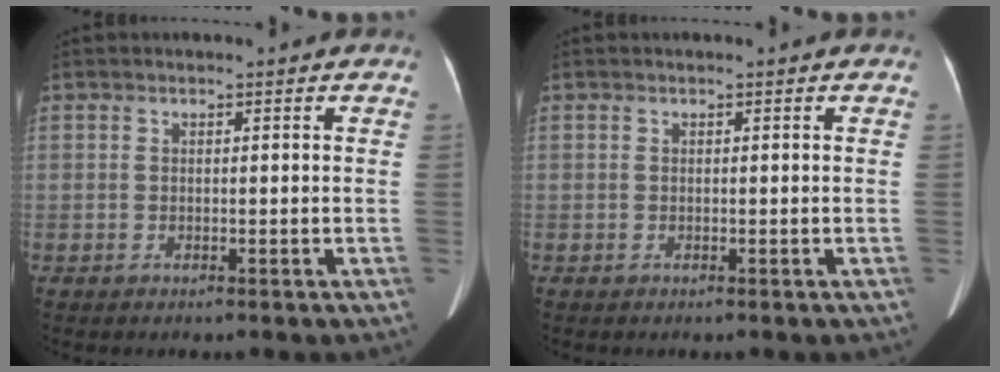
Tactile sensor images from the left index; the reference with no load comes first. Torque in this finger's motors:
{"motor_torque": [0.00, 0.00, 0.01, 0.00]}